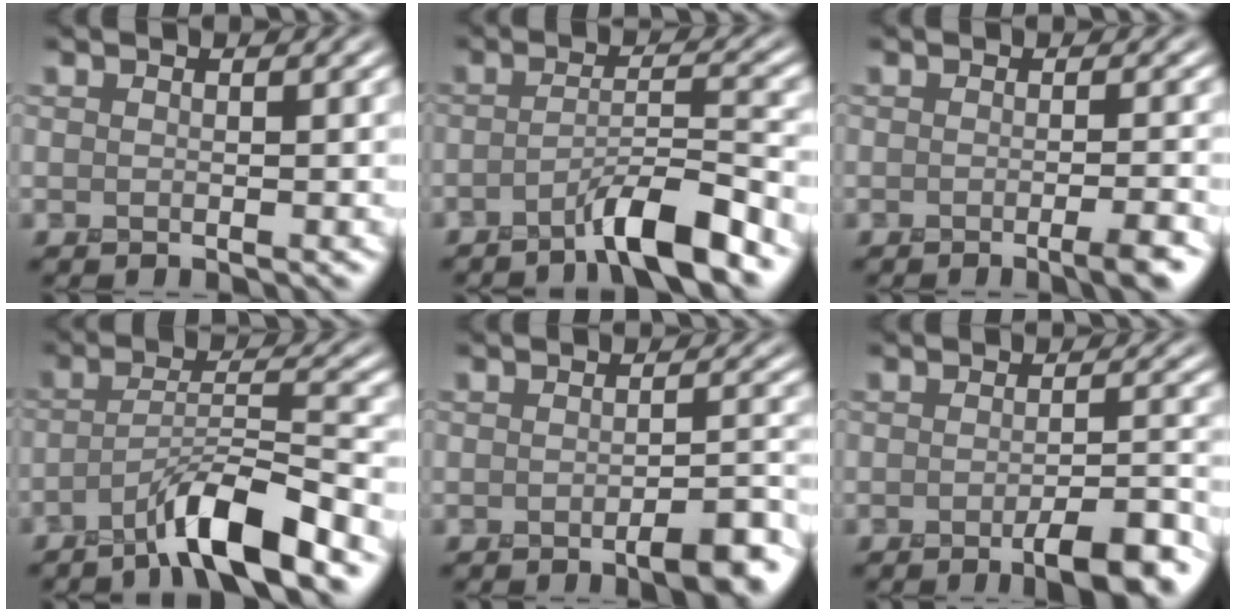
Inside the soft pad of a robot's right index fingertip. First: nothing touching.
{"total": 5.1, "force": [-3.3, 0.6, 3.8], "torque": [-0.057, 0.013, -0.069]}
{"total": 2.9, "force": [-1.3, 0.6, 2.5], "torque": [-0.029, -0.002, -0.027]}
{"total": 6.5, "force": [-4.2, 0.9, 4.9], "torque": [-0.078, 0.010, -0.081]}
{"total": 3.7, "force": [-2.0, 0.8, 3.0], "torque": [-0.042, 0.000, -0.033]}
{"total": 5.0, "force": [-2.6, 1.1, 4.1], "torque": [-0.058, -0.002, -0.040]}